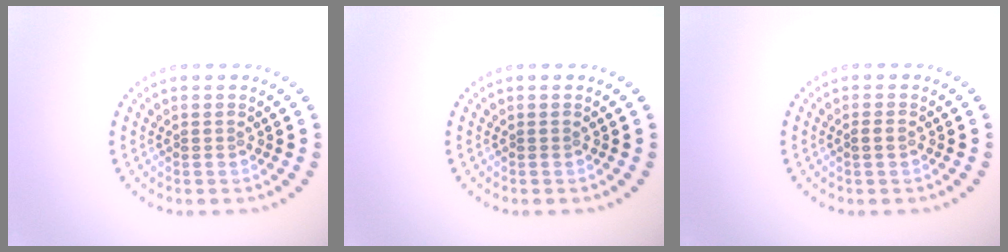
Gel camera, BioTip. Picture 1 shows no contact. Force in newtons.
{"total": 0.0}
{"total": 0.9, "press": 0.9, "slide": 0.2}